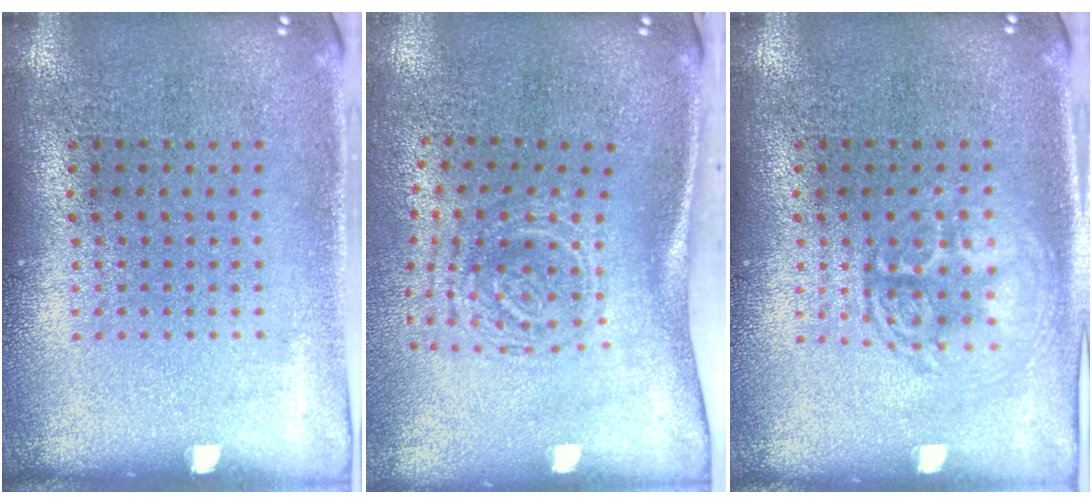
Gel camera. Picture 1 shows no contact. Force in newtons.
{"total": 1.8, "press": 1.2, "slide": 1.4}
{"total": 1.4, "press": 1.4, "slide": 0.1}